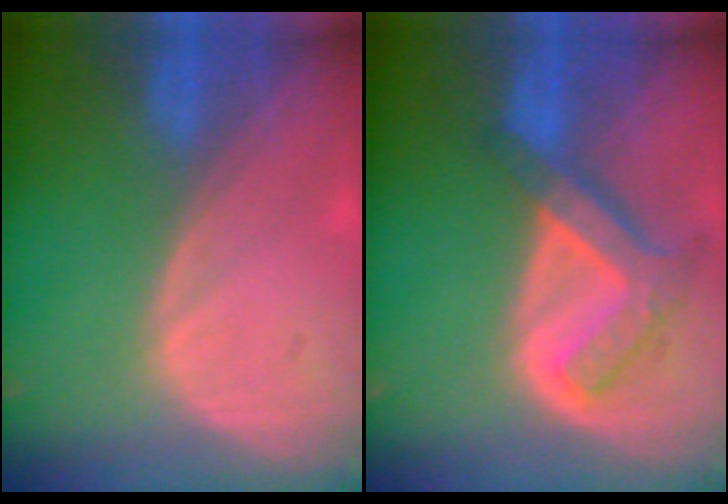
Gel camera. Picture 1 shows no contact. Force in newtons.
{"total": 7.6, "press": 6.4, "slide": 4.0}